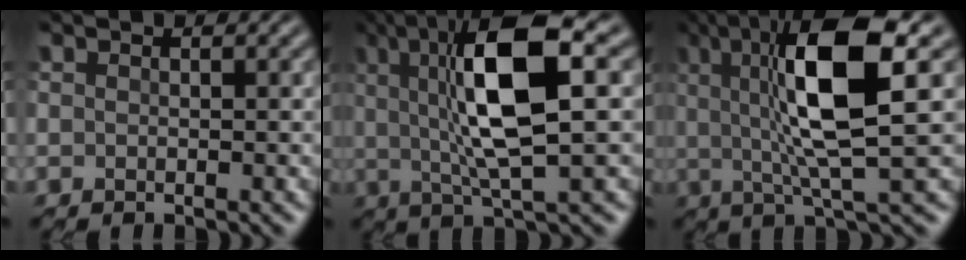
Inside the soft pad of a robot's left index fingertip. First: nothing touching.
{"total": 10.2, "force": [2.1, 2.5, 9.6], "torque": [-0.172, 0.012, 0.034]}
{"total": 9.5, "force": [2.1, 1.6, 9.1], "torque": [-0.164, 0.005, 0.038]}